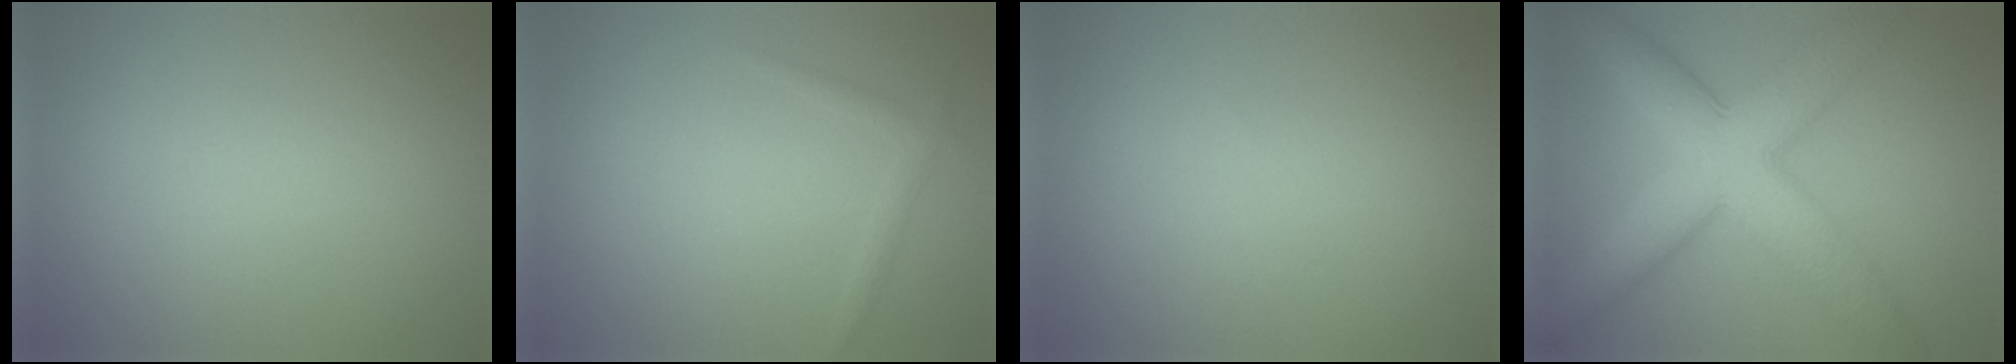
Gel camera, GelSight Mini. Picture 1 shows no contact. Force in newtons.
{"total": 0.9, "press": 0.9, "slide": 0.1}
{"total": 0.0}
{"total": 8.9, "press": 8.9, "slide": 0.3}